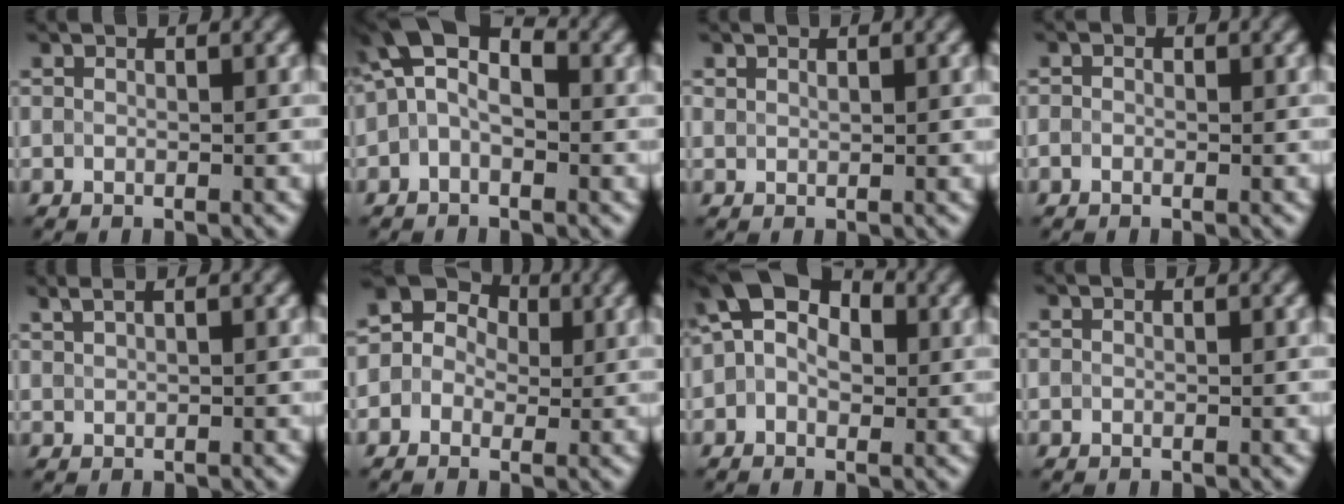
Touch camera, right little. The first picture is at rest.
{"total": 6.9, "force": [1.2, 4.1, 5.4], "torque": [-0.097, 0.034, -0.002]}
{"total": 0.6, "force": [0.5, 0.3, 0.2], "torque": [-0.005, -0.001, 0.012]}
{"total": 0.7, "force": [-0.2, 0.5, 0.4], "torque": [-0.007, -0.002, -0.007]}
{"total": 2.0, "force": [1.5, 0.7, 1.1], "torque": [-0.020, 0.006, 0.022]}
{"total": 5.7, "force": [1.0, 4.8, 2.9], "torque": [-0.030, 0.027, -0.024]}
{"total": 11.0, "force": [3.4, 7.3, 7.5], "torque": [-0.113, 0.053, 0.016]}
{"total": 0.0}